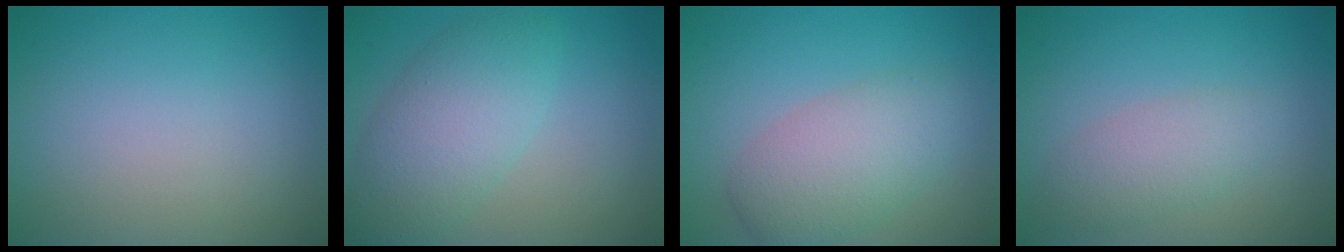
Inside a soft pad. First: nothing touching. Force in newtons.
{"total": 5.8, "press": 5.8, "slide": 0.3}
{"total": 5.0, "press": 5.0, "slide": 0.2}
{"total": 2.8, "press": 2.8, "slide": 0.0}